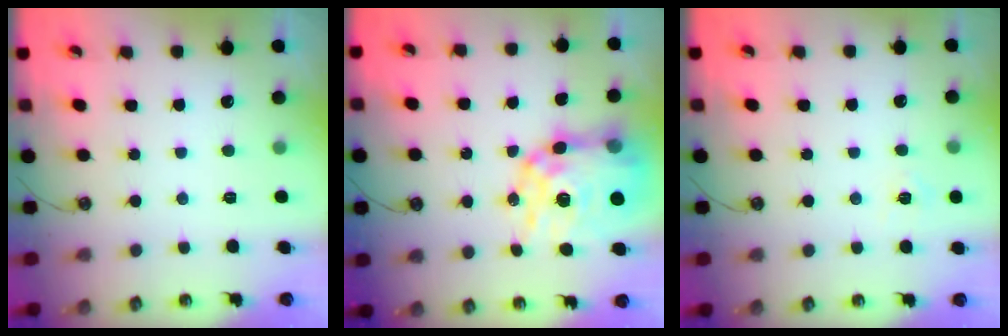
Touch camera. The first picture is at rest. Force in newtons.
{"total": 19.9, "press": 19.9, "slide": 1.5}
{"total": 3.7, "press": 3.7, "slide": 0.3}